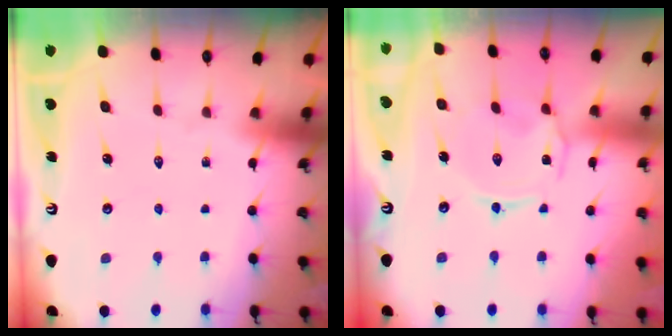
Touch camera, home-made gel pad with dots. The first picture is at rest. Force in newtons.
{"total": 2.0, "press": 1.9, "slide": 0.5}